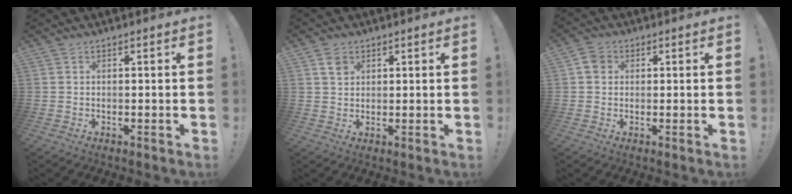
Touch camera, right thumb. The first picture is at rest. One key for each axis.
{"total": 3.4, "fx": 1.9, "fy": 2.6, "fz": 1.3, "tx": -0.007, "ty": -0.006, "tz": 0.033}
{"total": 4.4, "fx": 1.1, "fy": 3.7, "fz": 2.1, "tx": -0.027, "ty": 0.006, "tz": 0.023}